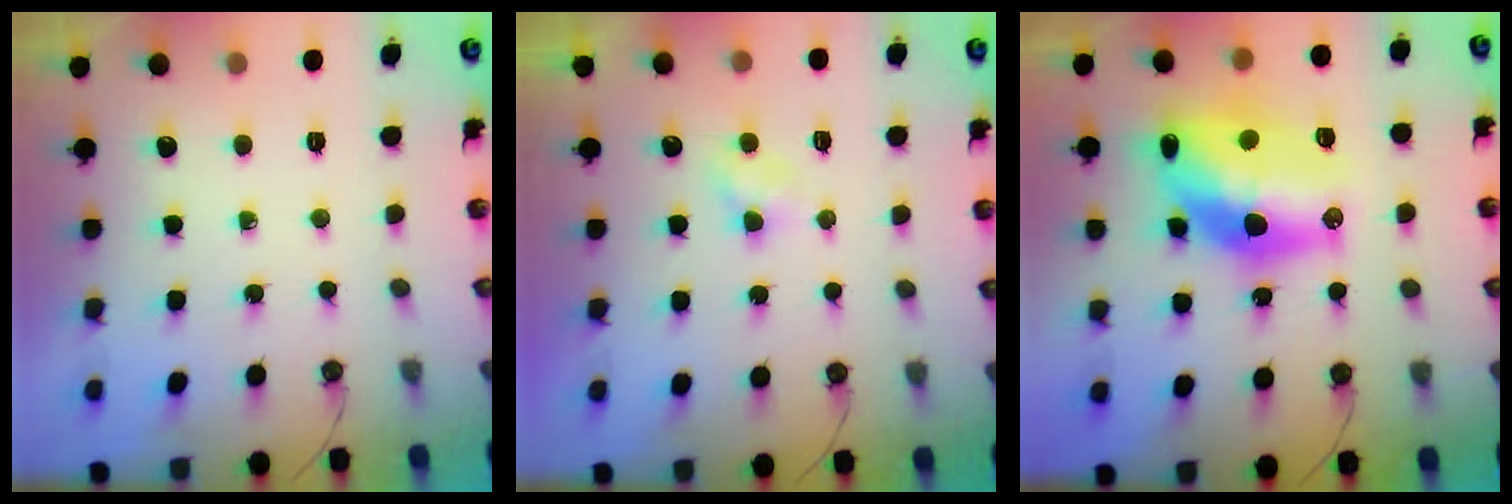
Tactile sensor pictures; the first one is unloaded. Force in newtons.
{"total": 3.7, "press": 3.7, "slide": 0.3}
{"total": 19.0, "press": 18.5, "slide": 4.7}